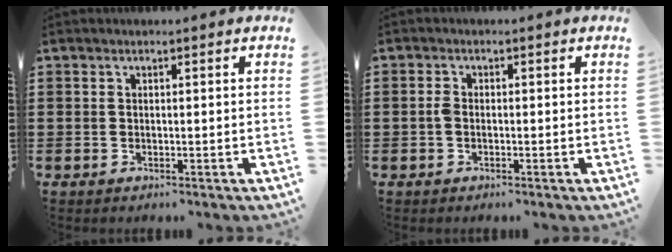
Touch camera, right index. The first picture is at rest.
{"total": 1.5, "force": [-0.4, 0.8, 1.1], "torque": [-0.039, -0.004, -0.012]}